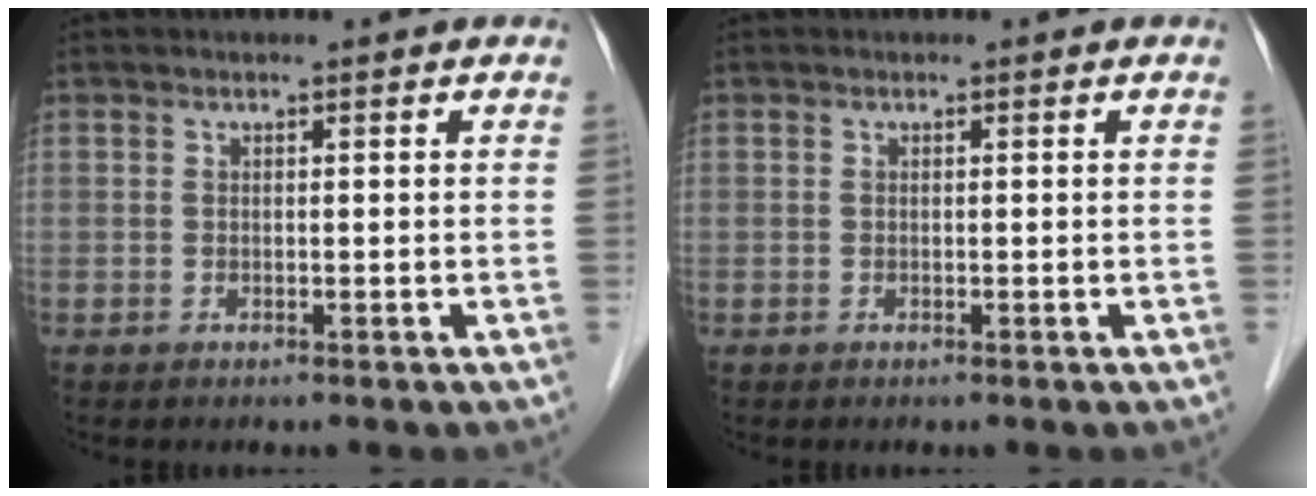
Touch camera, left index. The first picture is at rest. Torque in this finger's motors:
{"motor_torque": [0.00, 0.00, -0.01, 0.00]}